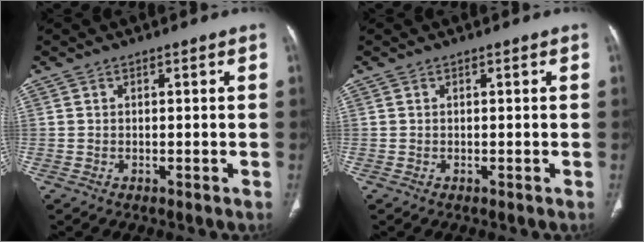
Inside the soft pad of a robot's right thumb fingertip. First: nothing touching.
{"total": 0.0}